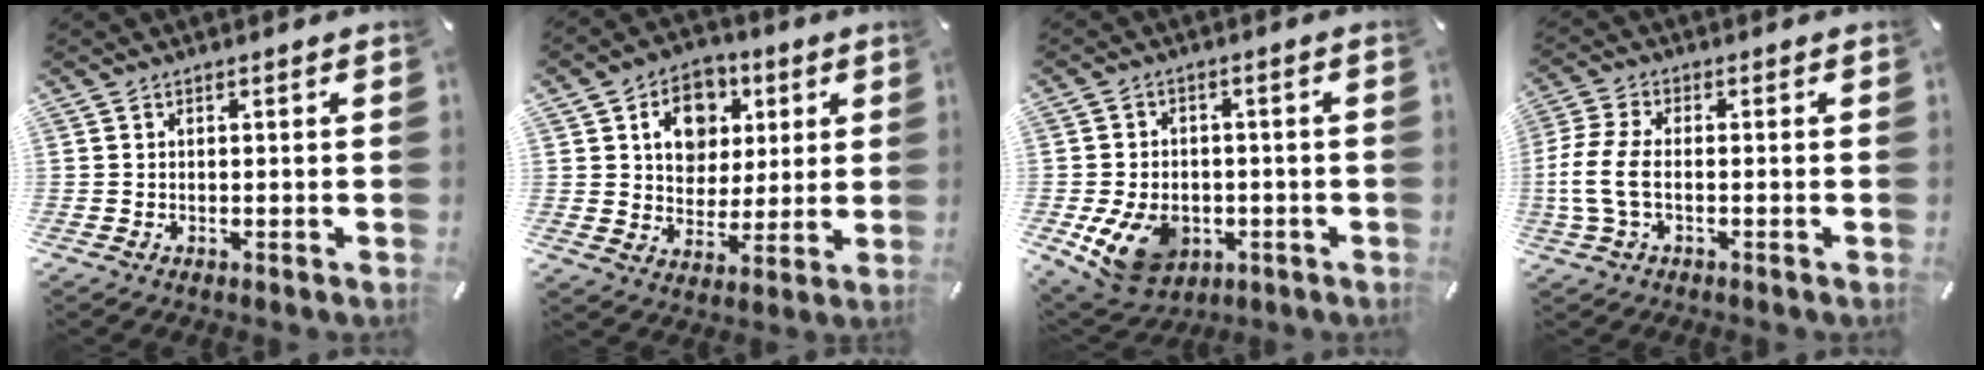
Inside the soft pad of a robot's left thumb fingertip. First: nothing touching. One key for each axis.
{"total": 11.1, "fx": 3.8, "fy": 9.5, "fz": 4.2, "tx": -0.062, "ty": -0.007, "tz": 0.072}
{"total": 11.5, "fx": -3.8, "fy": 8.7, "fz": 6.6, "tx": -0.131, "ty": 0.016, "tz": -0.062}
{"total": 7.8, "fx": -1.5, "fy": 3.8, "fz": 6.6, "tx": -0.148, "ty": -0.006, "tz": -0.028}